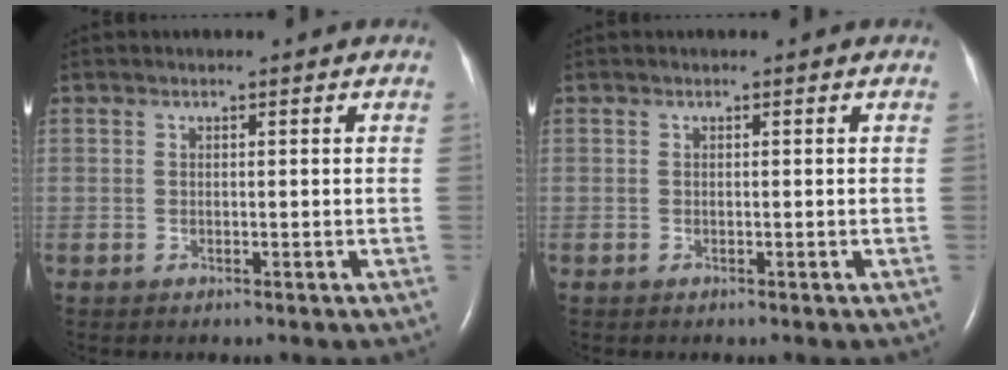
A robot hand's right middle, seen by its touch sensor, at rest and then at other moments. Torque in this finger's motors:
{"motor_torque": [-0.29, -0.46, -0.55, -0.21]}